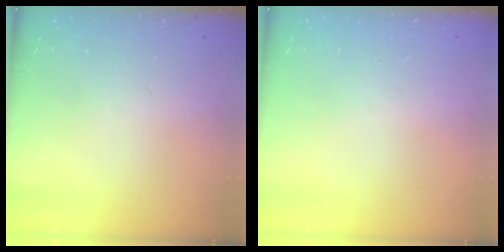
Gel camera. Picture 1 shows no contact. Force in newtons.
{"total": 0.6, "press": 0.6, "slide": 0.2}